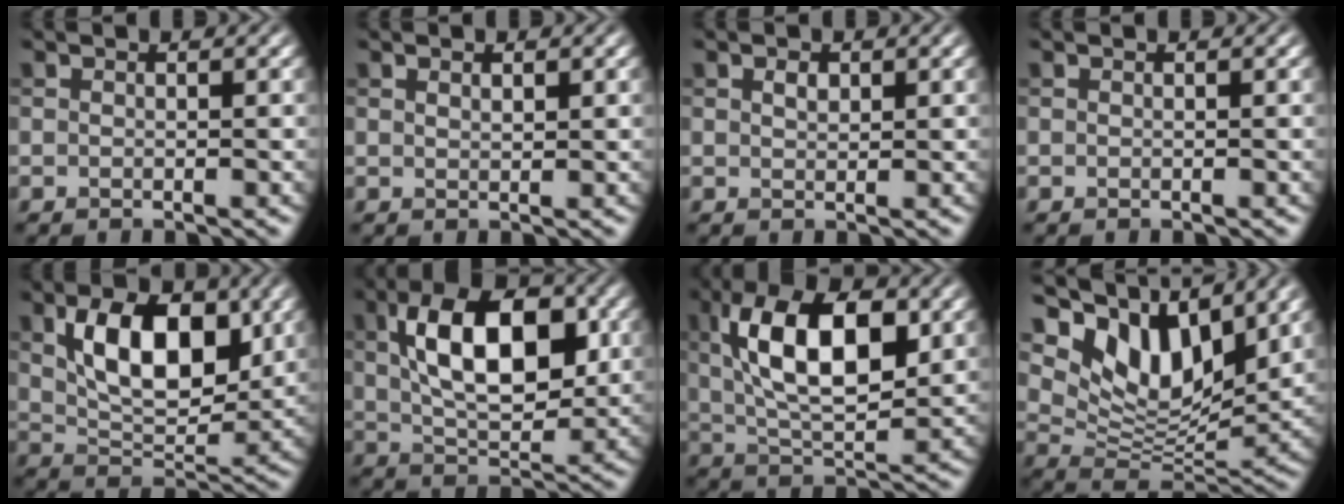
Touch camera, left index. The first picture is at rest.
{"total": 0.9, "force": [0.6, 0.4, 0.6], "torque": [-0.012, -0.002, 0.013]}
{"total": 1.0, "force": [0.5, 0.6, 0.7], "torque": [-0.013, 0.001, 0.011]}
{"total": 0.0}
{"total": 8.5, "force": [2.6, 4.6, 6.6], "torque": [-0.111, -0.005, 0.050]}
{"total": 10.3, "force": [2.2, 5.3, 8.6], "torque": [-0.139, 0.011, 0.033]}
{"total": 11.0, "force": [2.6, 4.9, 9.5], "torque": [-0.157, 0.011, 0.040]}
{"total": 10.2, "force": [6.4, 4.9, 6.3], "torque": [-0.117, -0.005, 0.116]}